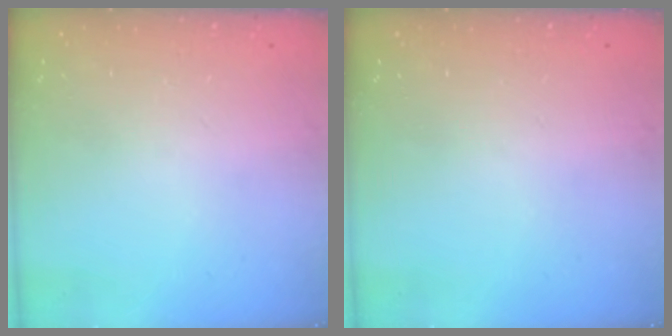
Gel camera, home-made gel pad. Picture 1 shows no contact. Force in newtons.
{"total": 0.0}